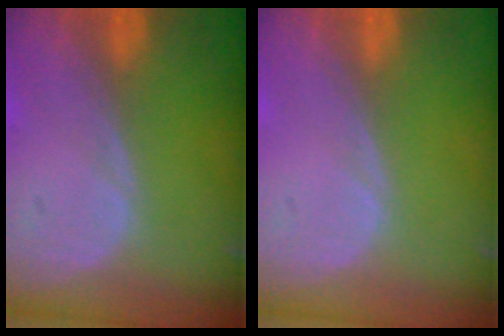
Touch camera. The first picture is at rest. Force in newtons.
{"total": 0.0}